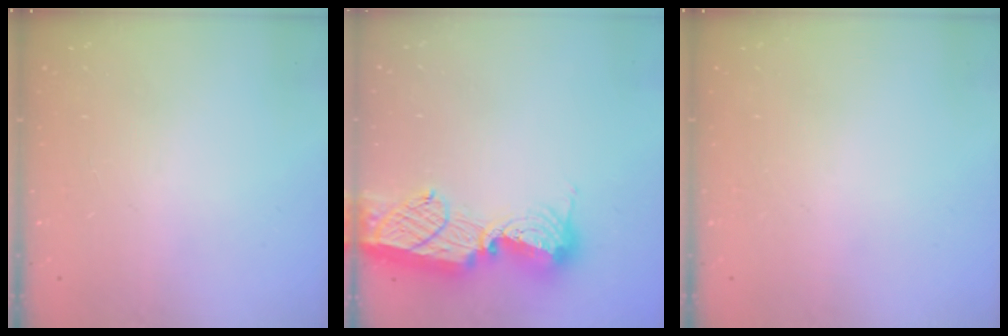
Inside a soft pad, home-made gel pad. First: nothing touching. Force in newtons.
{"total": 15.2, "press": 15.1, "slide": 1.3}
{"total": 0.0}